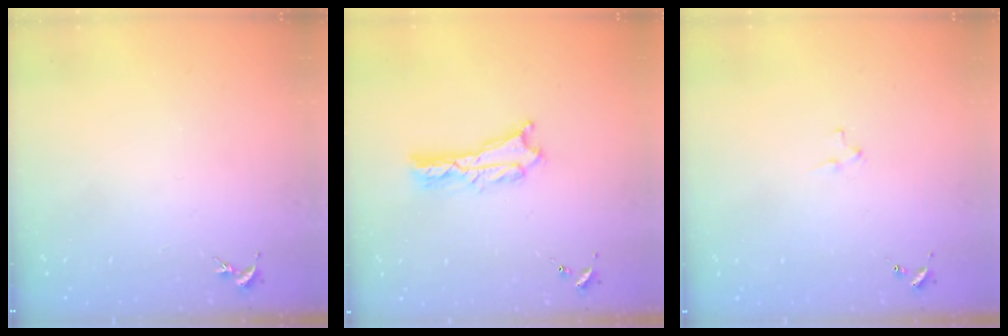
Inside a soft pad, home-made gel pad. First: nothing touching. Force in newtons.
{"total": 2.4, "press": 2.4, "slide": 0.2}
{"total": 2.0, "press": 2.0, "slide": 0.2}